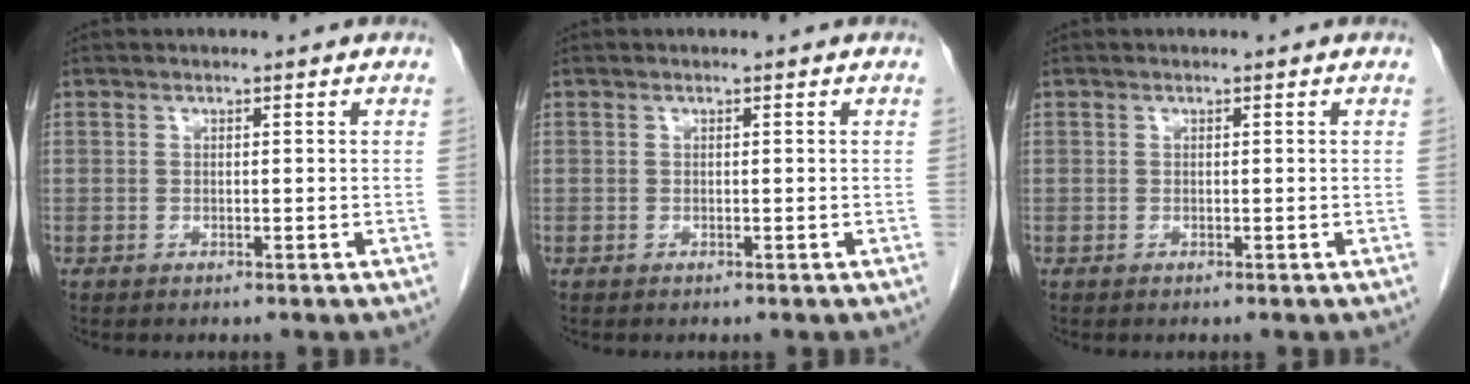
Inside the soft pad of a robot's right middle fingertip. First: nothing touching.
{"total": 0.0}
{"total": 0.0}